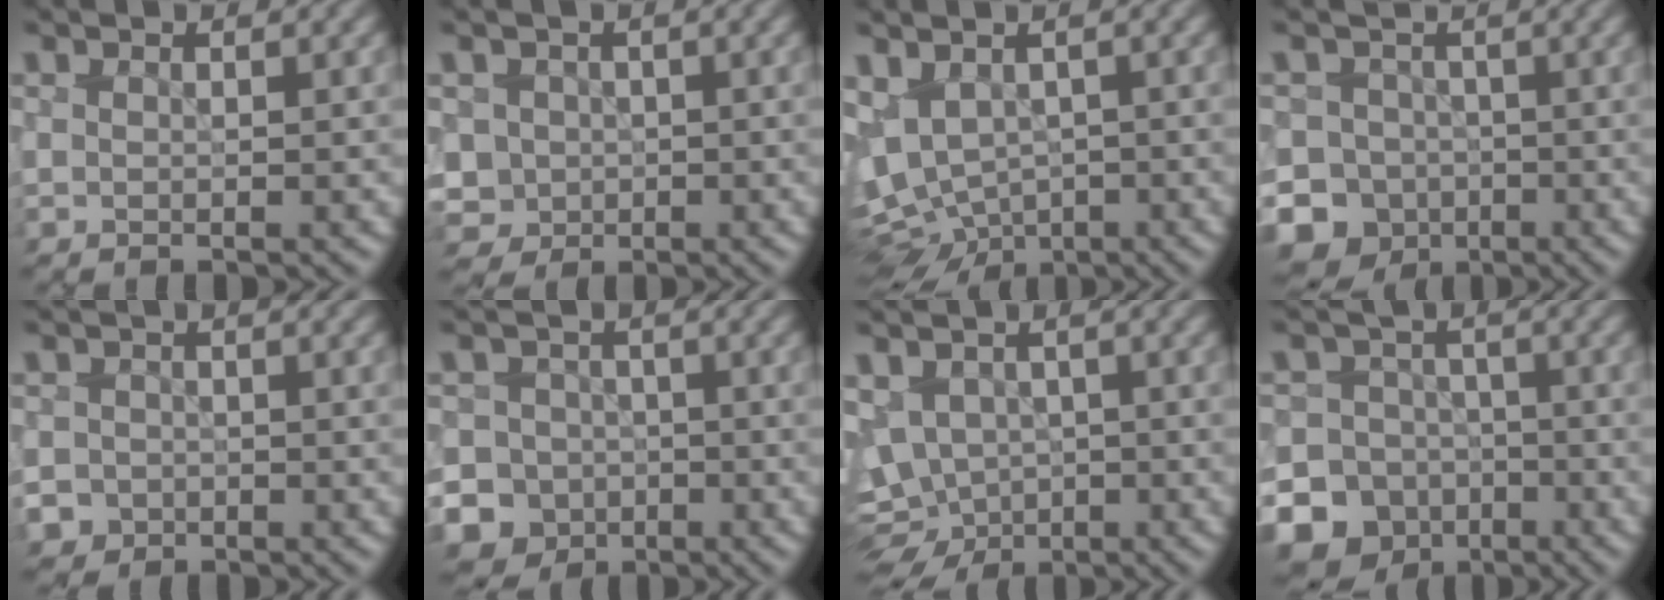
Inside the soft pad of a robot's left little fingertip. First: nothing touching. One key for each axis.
{"total": 2.0, "fx": 0.1, "fy": 2.0, "fz": -0.2, "tx": 0.009, "ty": 0.010, "tz": 0.013}
{"total": 5.8, "fx": -3.0, "fy": 3.8, "fz": 3.2, "tx": -0.061, "ty": -0.016, "tz": -0.037}
{"total": 10.7, "fx": -5.7, "fy": 8.8, "fz": 2.0, "tx": -0.028, "ty": -0.024, "tz": -0.103}
{"total": 3.7, "fx": -2.4, "fy": 2.9, "fz": 0.5, "tx": 0.010, "ty": -0.004, "tz": -0.041}
{"total": 10.7, "fx": -5.6, "fy": 9.0, "fz": 1.6, "tx": -0.031, "ty": -0.018, "tz": -0.114}
{"total": 5.8, "fx": -1.6, "fy": 4.7, "fz": 2.8, "tx": -0.045, "ty": -0.011, "tz": -0.010}
{"total": 14.7, "fx": -8.6, "fy": 11.7, "fz": 2.5, "tx": -0.056, "ty": -0.048, "tz": -0.149}